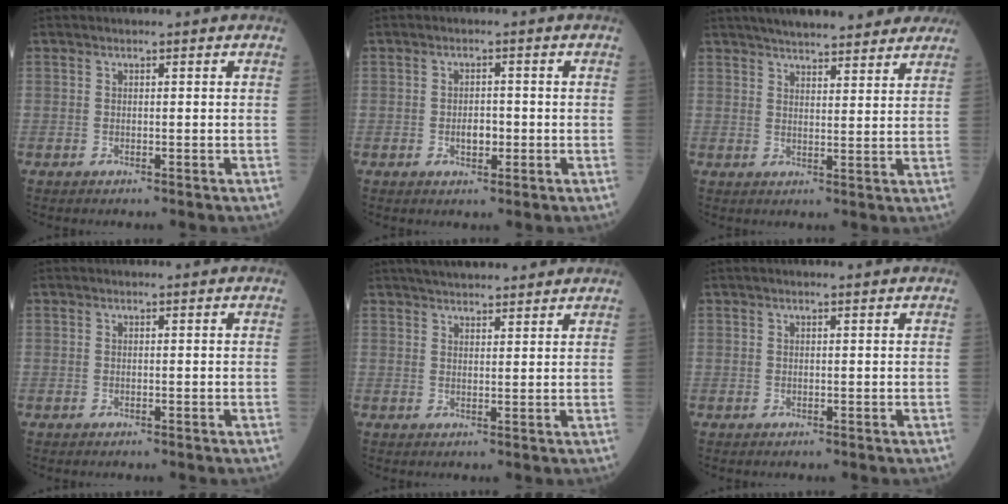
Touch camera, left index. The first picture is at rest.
{"total": 2.6, "force": [-0.7, 1.5, 2.0], "torque": [-0.035, 0.003, -0.008]}
{"total": 16.2, "force": [14.1, 3.2, 7.4], "torque": [-0.099, 0.029, 0.185]}
{"total": 0.0}
{"total": 9.5, "force": [8.4, 1.9, 4.0], "torque": [-0.055, 0.029, 0.119]}
{"total": 0.8, "force": [0.6, 0.0, 0.5], "torque": [-0.011, 0.009, 0.011]}